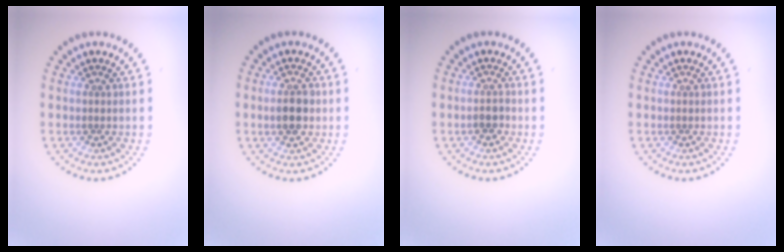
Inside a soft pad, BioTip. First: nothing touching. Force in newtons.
{"total": 2.9, "press": 2.9, "slide": 0.2}
{"total": 1.3, "press": 1.2, "slide": 0.5}
{"total": 0.0}